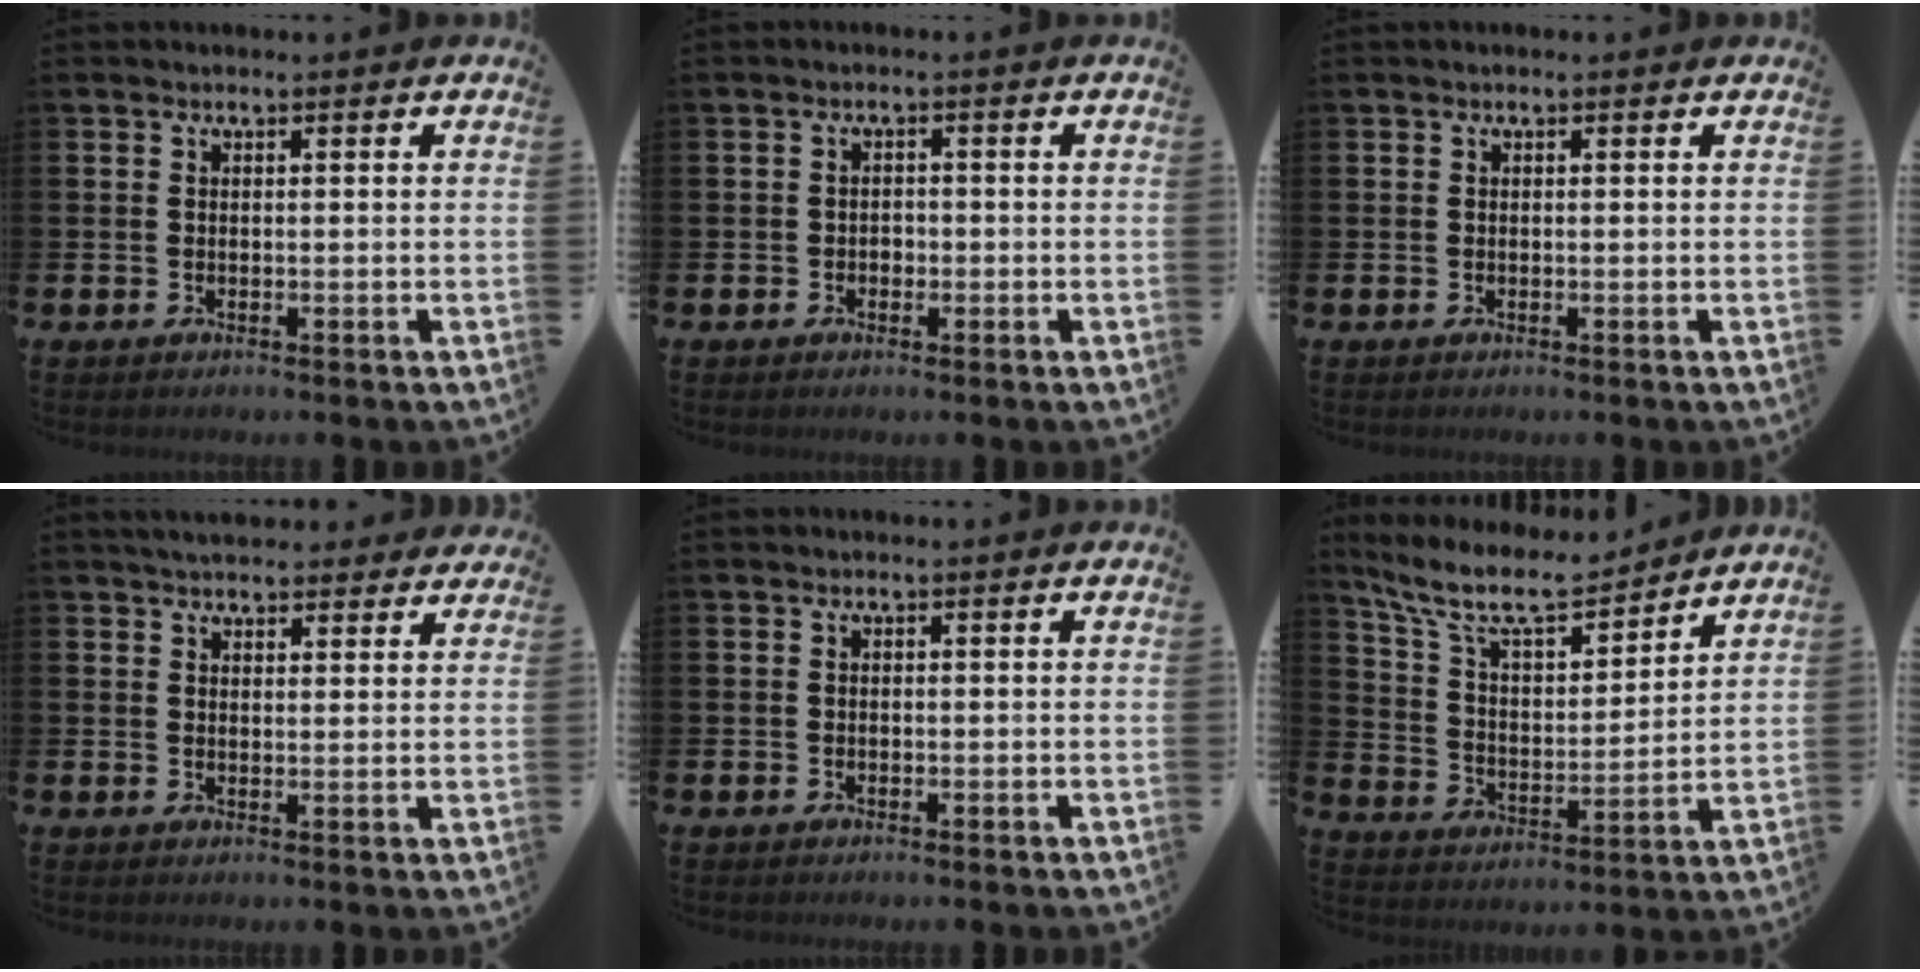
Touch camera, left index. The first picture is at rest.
{"total": 1.3, "force": [-0.6, 1.1, 0.4], "torque": [-0.007, 0.002, -0.014]}
{"total": 0.0}
{"total": 3.7, "force": [3.5, 1.1, 0.6], "torque": [-0.018, -0.009, 0.066]}
{"total": 0.0}
{"total": 9.9, "force": [8.8, 2.3, 3.9], "torque": [-0.115, -0.046, 0.158]}